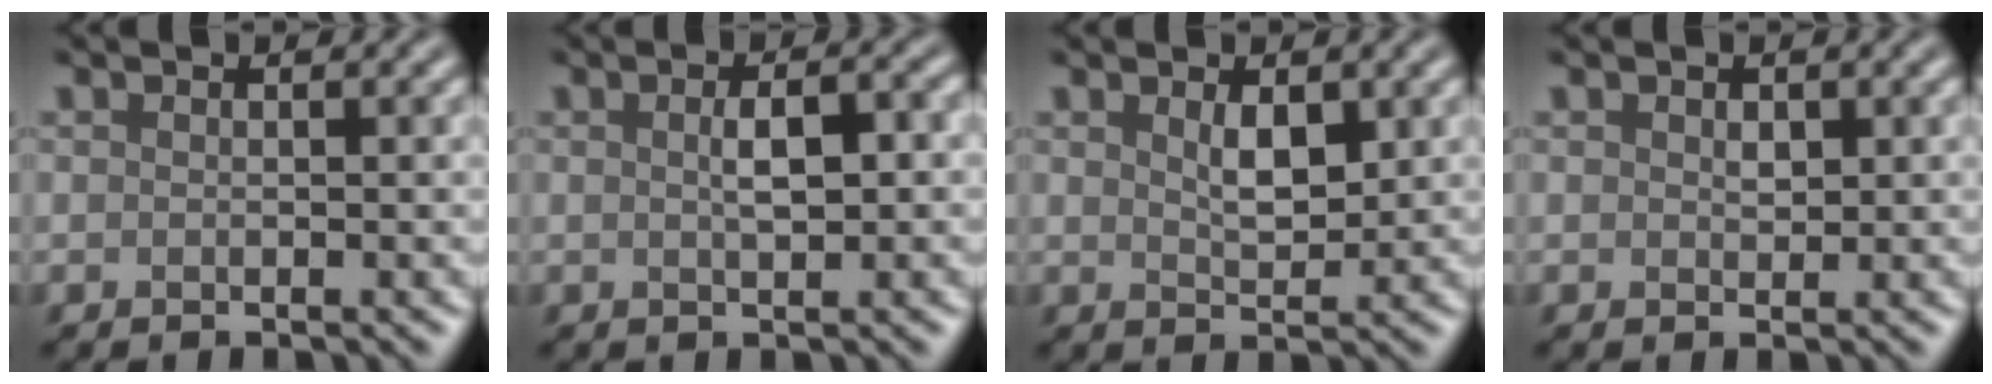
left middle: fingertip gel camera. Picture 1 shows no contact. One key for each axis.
{"total": 2.6, "fx": 0.2, "fy": 0.8, "fz": 2.5, "tx": -0.046, "ty": 0.003, "tz": 0.005}
{"total": 2.2, "fx": 0.9, "fy": 1.0, "fz": 1.7, "tx": -0.031, "ty": -0.004, "tz": 0.020}
{"total": 0.9, "fx": 0.3, "fy": 0.6, "fz": 0.6, "tx": -0.010, "ty": -0.002, "tz": 0.007}